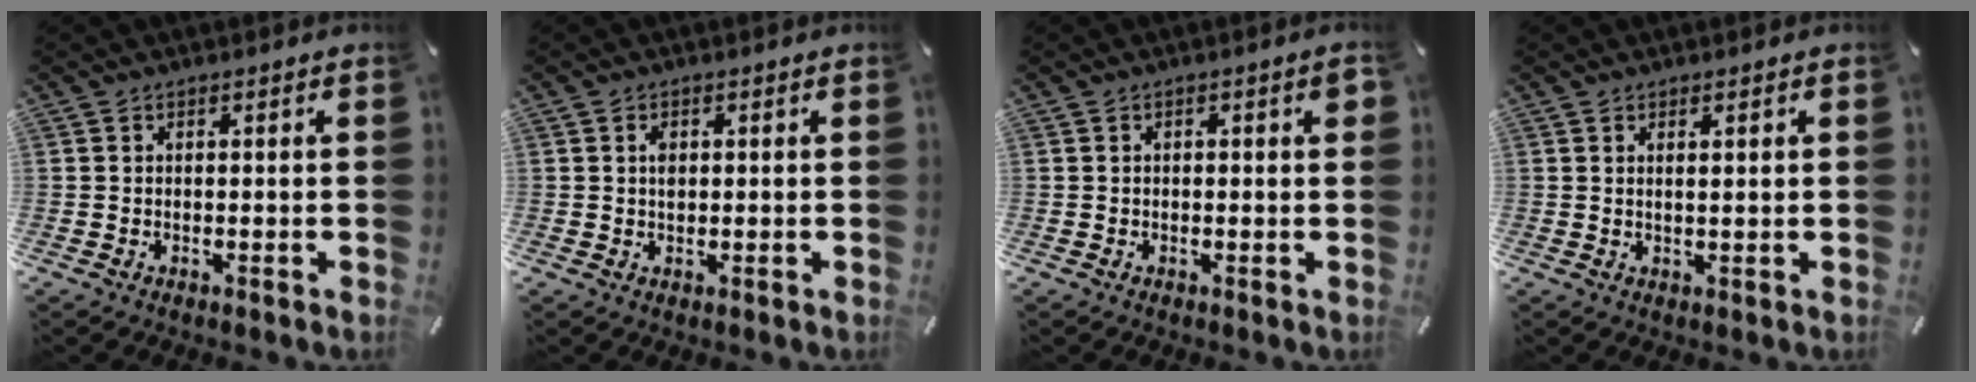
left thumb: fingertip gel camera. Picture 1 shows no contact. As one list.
[{"total": 1.9, "force": [0.3, 1.3, 1.3], "torque": [-0.030, 0.005, 0.005]}, {"total": 2.3, "force": [0.1, 0.7, 2.1], "torque": [-0.038, 0.005, 0.001]}, {"total": 1.6, "force": [0.7, 0.1, 1.4], "torque": [-0.027, -0.002, 0.012]}]